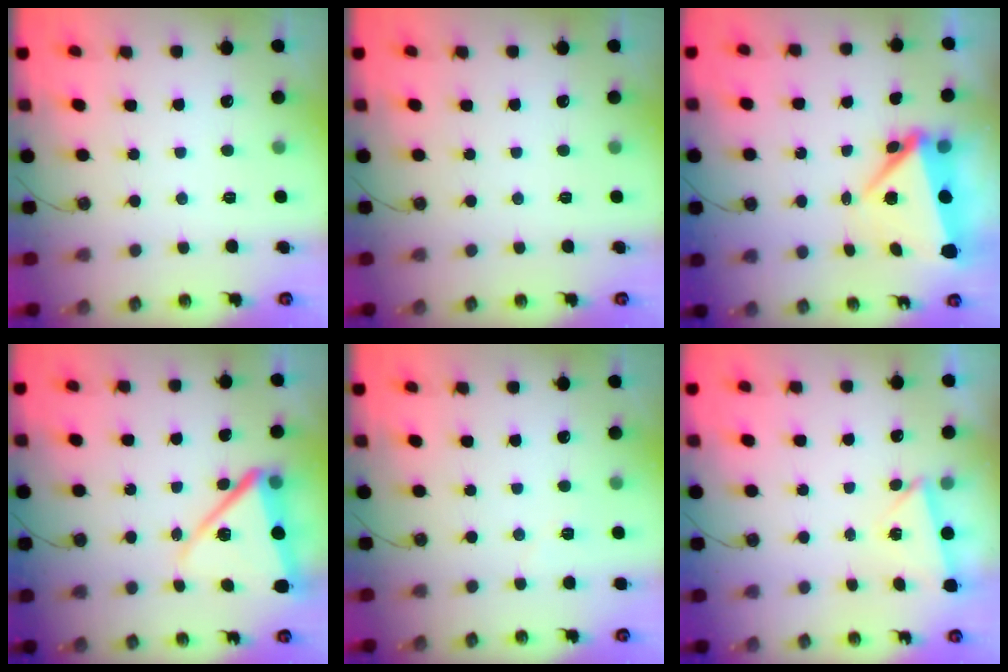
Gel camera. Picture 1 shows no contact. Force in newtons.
{"total": 0.0}
{"total": 6.8, "press": 6.7, "slide": 0.9}
{"total": 13.0, "press": 12.9, "slide": 1.4}
{"total": 3.7, "press": 3.3, "slide": 1.5}
{"total": 2.0, "press": 1.9, "slide": 0.7}